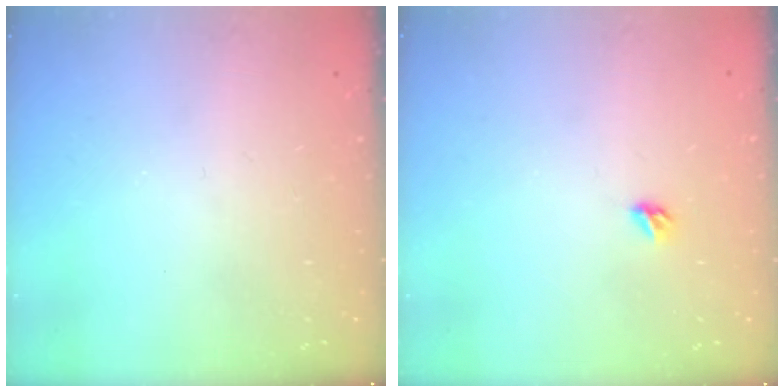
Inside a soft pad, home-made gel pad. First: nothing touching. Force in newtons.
{"total": 3.5, "press": 3.5, "slide": 0.8}